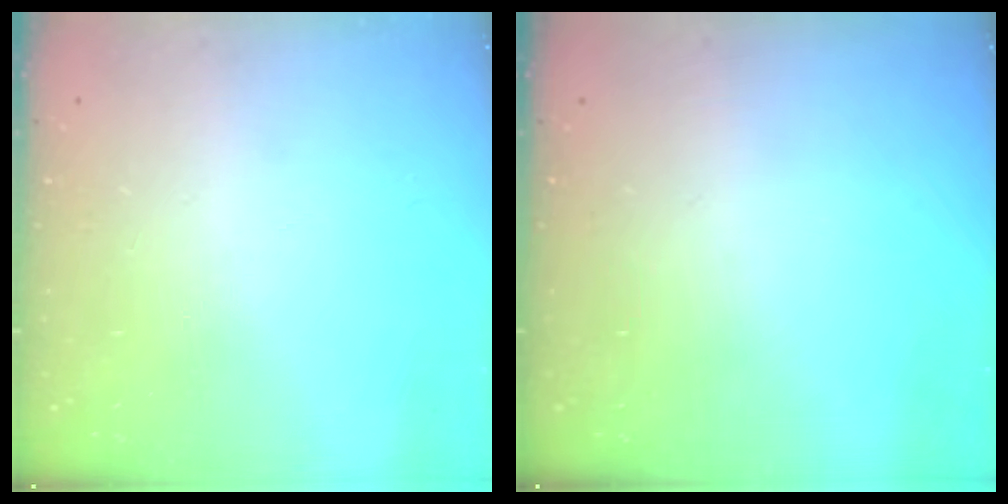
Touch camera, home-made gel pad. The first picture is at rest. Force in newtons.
{"total": 0.0}